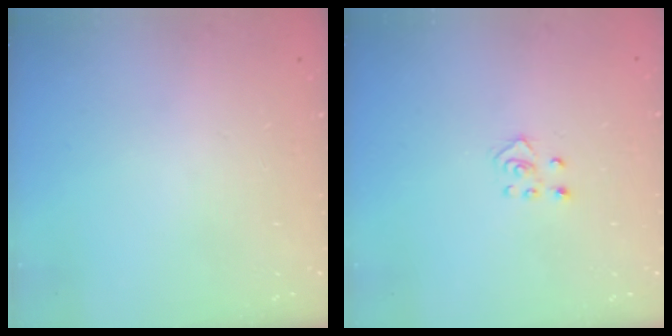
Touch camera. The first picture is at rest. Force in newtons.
{"total": 3.0, "press": 3.0, "slide": 0.3}